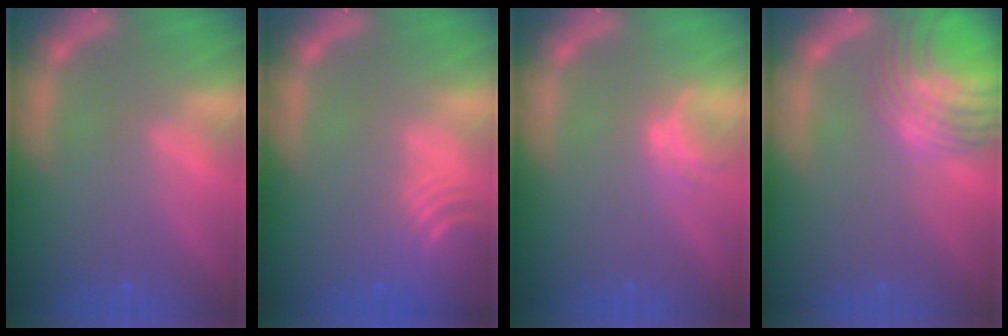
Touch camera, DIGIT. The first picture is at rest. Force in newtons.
{"total": 7.5}
{"total": 1.5}
{"total": 10.1}